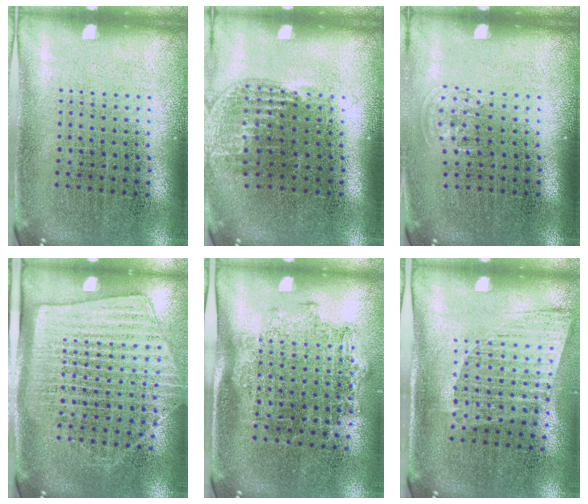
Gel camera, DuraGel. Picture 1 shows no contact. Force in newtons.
{"total": 1.1, "press": 1.0, "slide": 0.4}
{"total": 0.7, "press": 0.5, "slide": 0.4}
{"total": 1.7, "press": 1.4, "slide": 1.0}
{"total": 1.3, "press": 1.0, "slide": 0.8}
{"total": 1.2, "press": 1.0, "slide": 0.7}